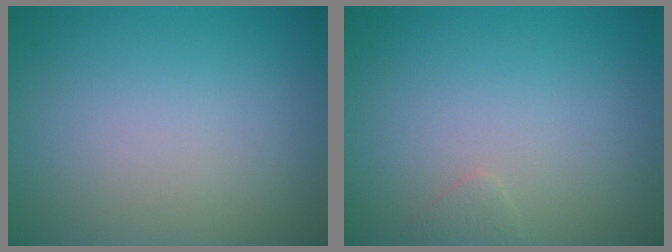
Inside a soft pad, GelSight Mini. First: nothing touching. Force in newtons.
{"total": 0.6, "press": 0.6, "slide": 0.0}